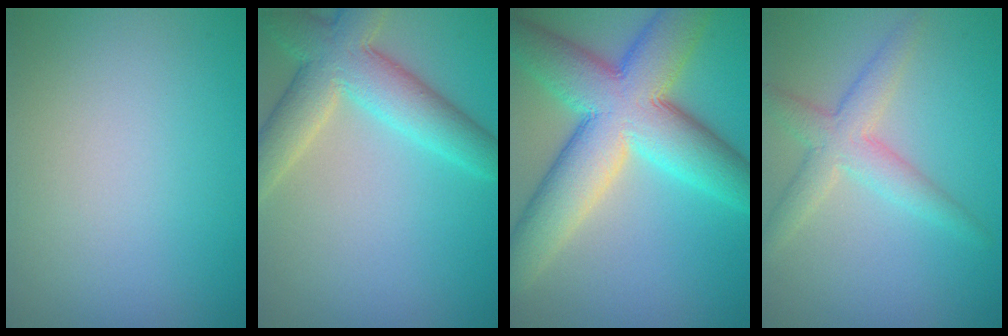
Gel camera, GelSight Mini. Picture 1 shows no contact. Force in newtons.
{"total": 7.1, "press": 7.1, "slide": 0.6}
{"total": 12.6, "press": 12.5, "slide": 0.8}
{"total": 3.8, "press": 3.8, "slide": 0.1}